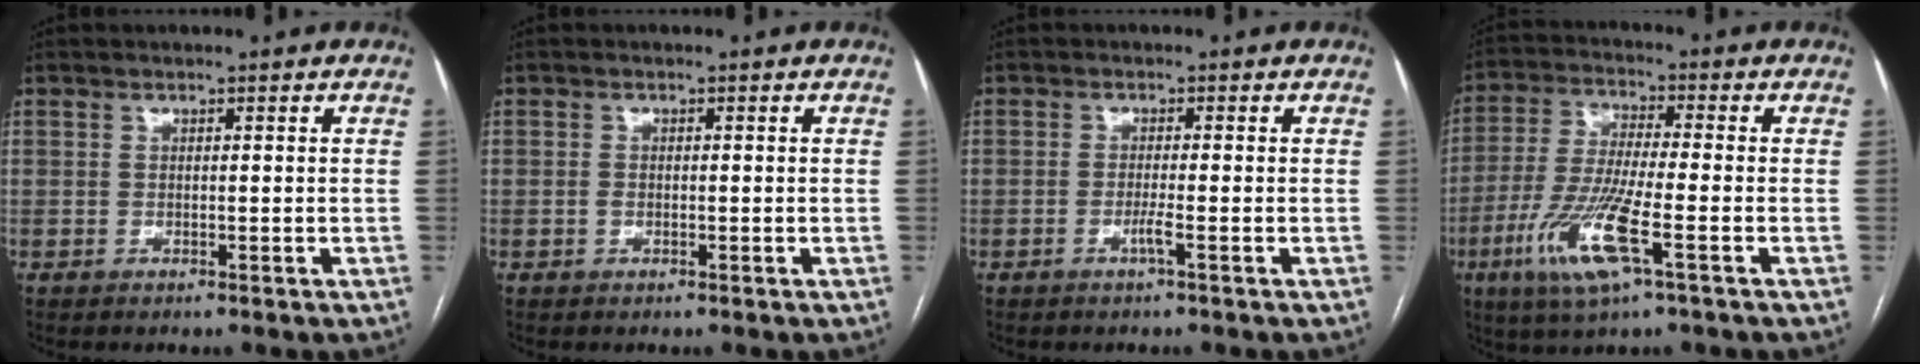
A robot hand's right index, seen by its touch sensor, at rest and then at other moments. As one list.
[{"total": 0.5, "force": [-0.1, 0.4, 0.3], "torque": [-0.006, 0.002, -0.002]}, {"total": 1.4, "force": [-0.7, -0.4, 1.2], "torque": [-0.022, -0.001, -0.016]}, {"total": 11.7, "force": [-4.8, 1.0, 10.6], "torque": [-0.226, -0.019, -0.092]}]